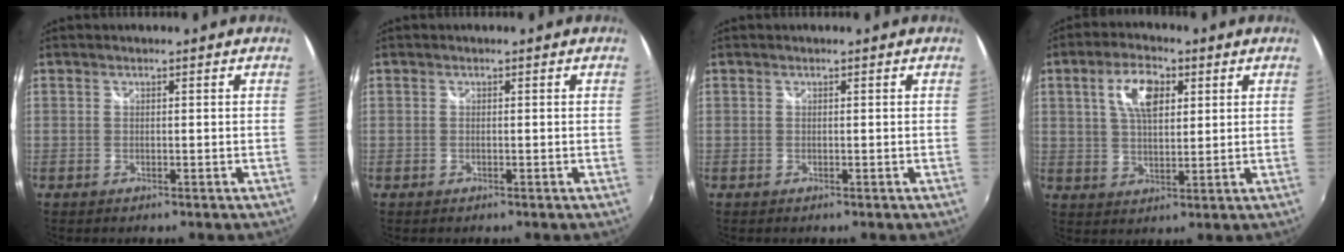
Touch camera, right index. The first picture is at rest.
{"total": 0.0}
{"total": 0.0}
{"total": 8.3, "force": [3.0, 4.1, 6.6], "torque": [-0.120, 0.018, 0.053]}